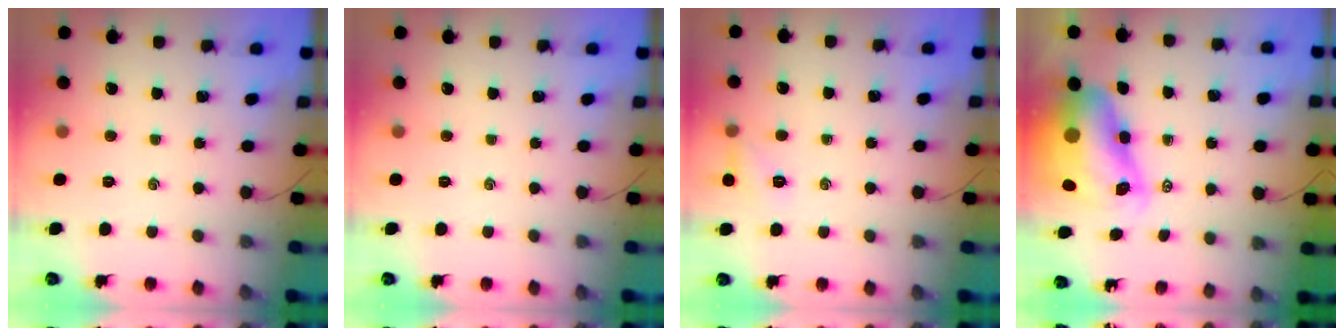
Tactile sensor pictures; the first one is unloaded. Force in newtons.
{"total": 0.0}
{"total": 6.3, "press": 6.1, "slide": 1.5}
{"total": 13.9, "press": 13.3, "slide": 4.0}